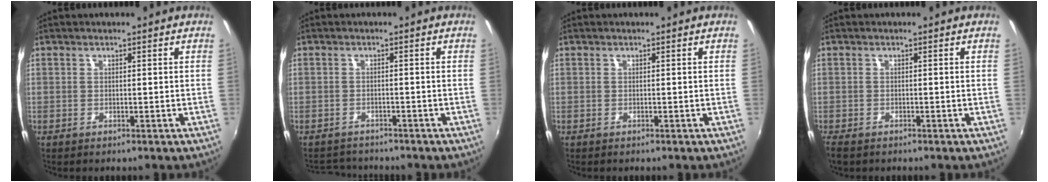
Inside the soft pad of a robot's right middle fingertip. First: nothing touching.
{"total": 4.4, "force": [-4.2, 1.3, 0.4], "torque": [-0.019, 0.002, -0.068]}
{"total": 0.0}
{"total": 2.7, "force": [-2.1, 1.2, 1.3], "torque": [-0.029, -0.012, -0.037]}